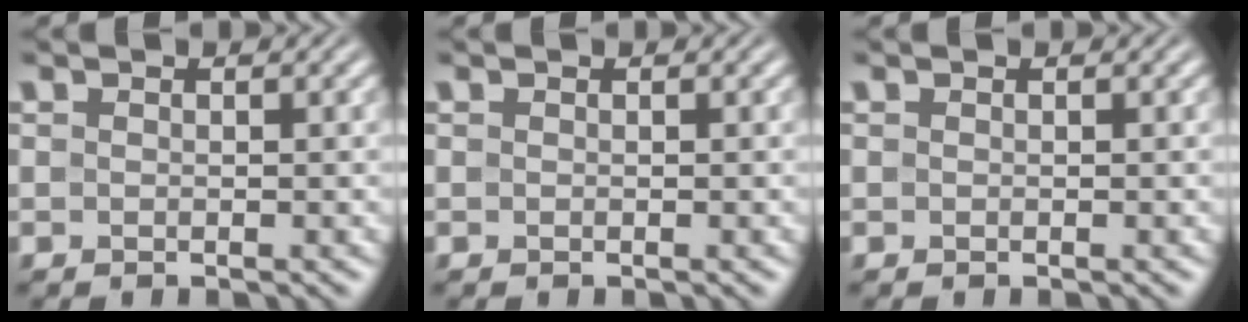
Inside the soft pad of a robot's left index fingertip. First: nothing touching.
{"total": 0.0}
{"total": 0.0}